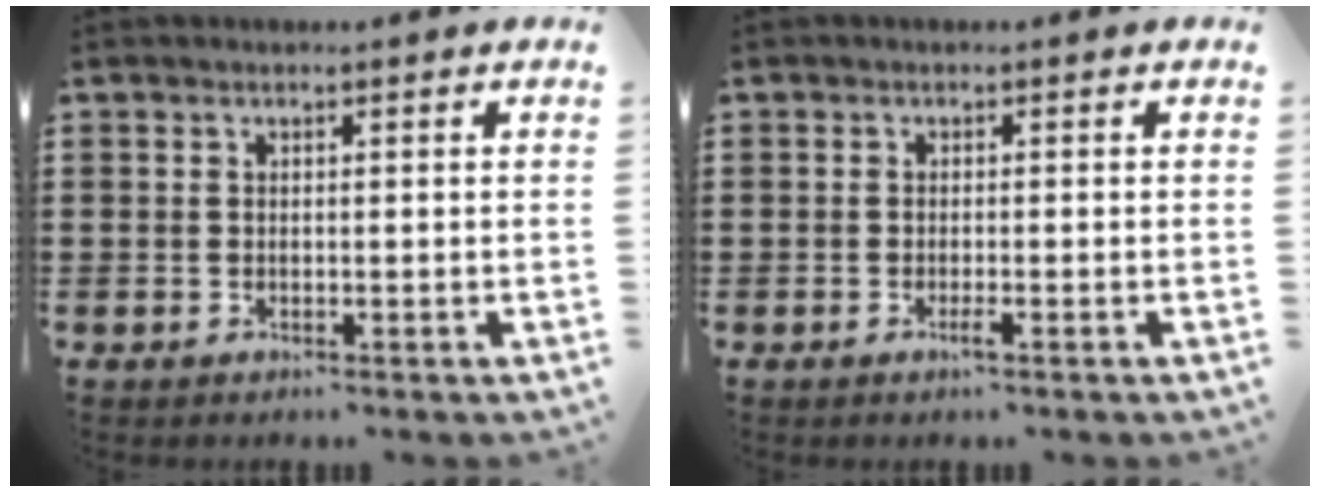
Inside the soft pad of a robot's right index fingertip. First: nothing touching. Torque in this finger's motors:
{"motor_torque": [0.20, 0.02, 0.02, 0.01]}